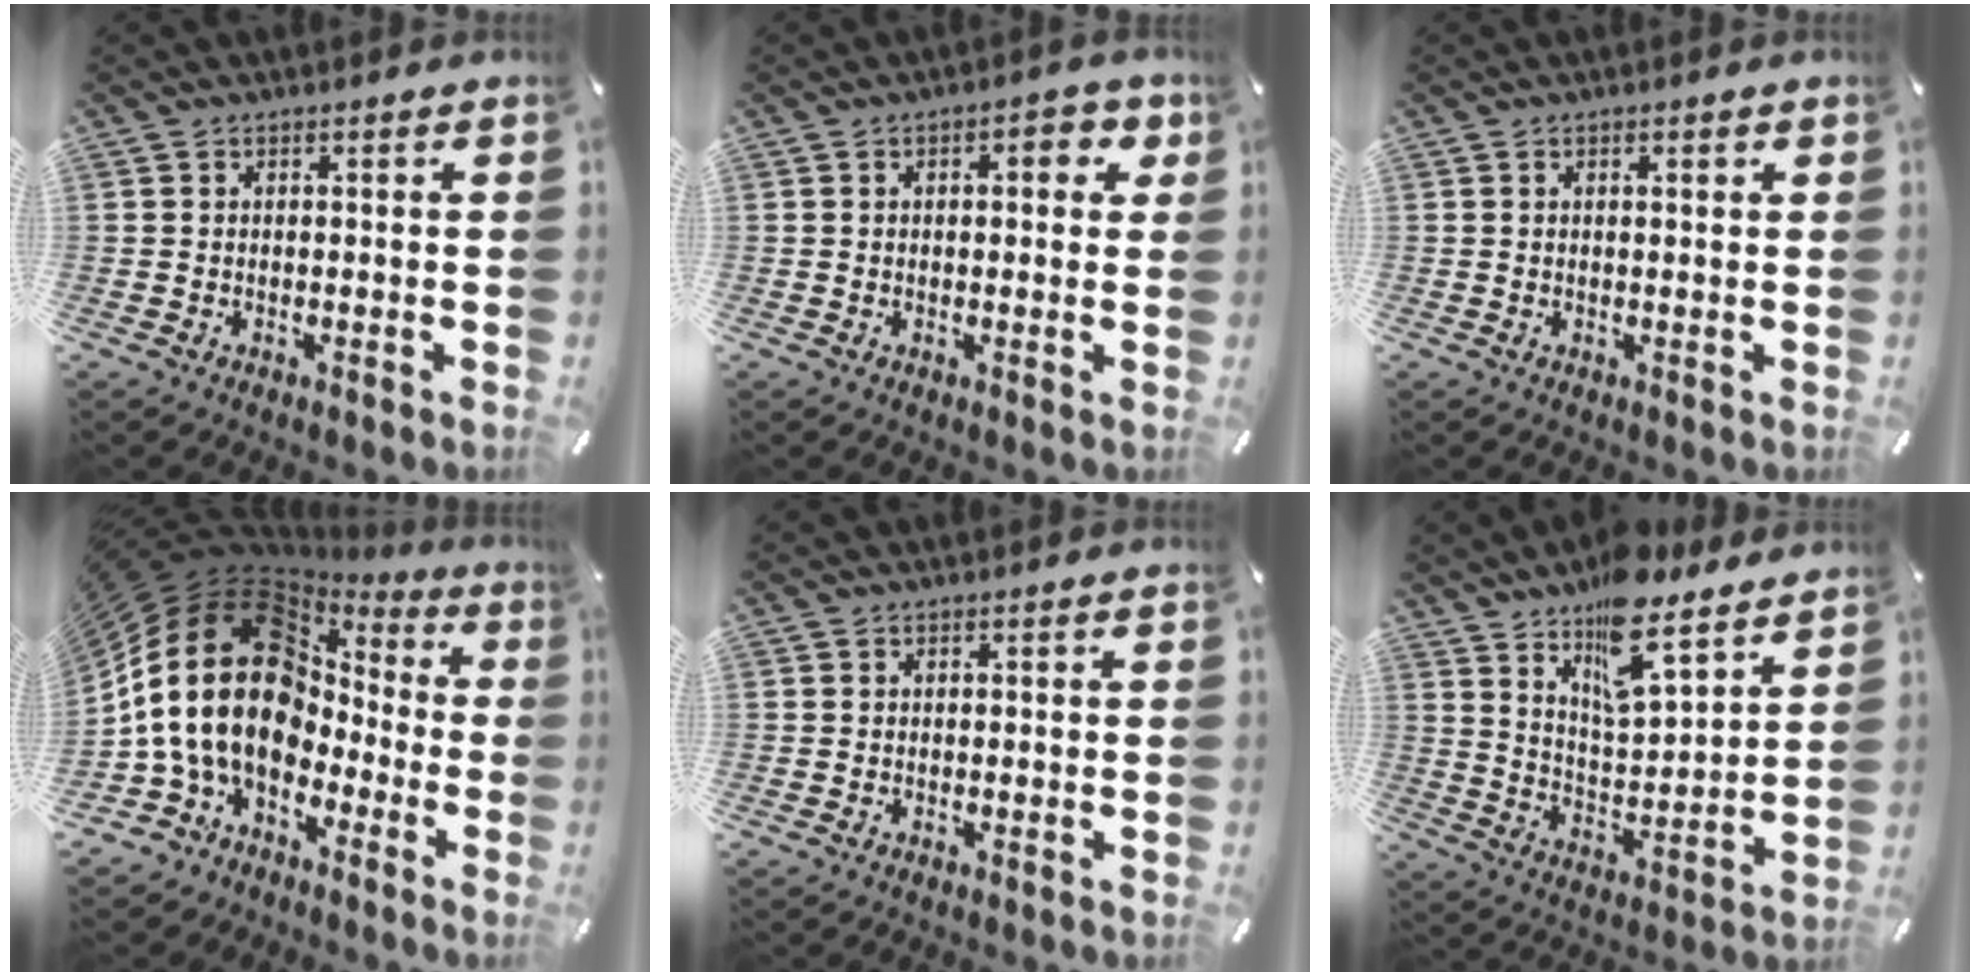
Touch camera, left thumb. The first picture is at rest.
{"total": 5.1, "force": [1.3, 2.7, 4.2], "torque": [-0.044, -0.003, 0.011]}
{"total": 1.0, "force": [0.5, 0.4, 0.9], "torque": [-0.017, 0.002, 0.008]}
{"total": 21.4, "force": [-1.2, 16.1, 14.0], "torque": [-0.308, 0.003, -0.023]}
{"total": 0.0}
{"total": 14.2, "force": [10.9, 5.5, 7.2], "torque": [-0.114, -0.070, 0.192]}